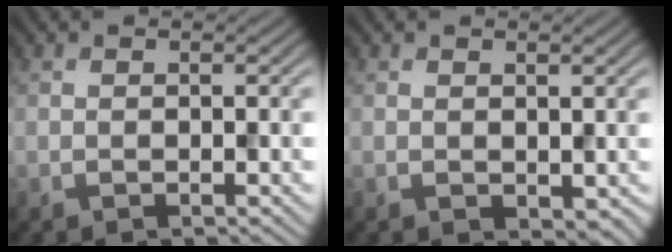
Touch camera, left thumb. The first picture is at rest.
{"total": 1.2, "force": [0.3, 0.8, 0.8], "torque": [-0.013, -0.006, 0.011]}